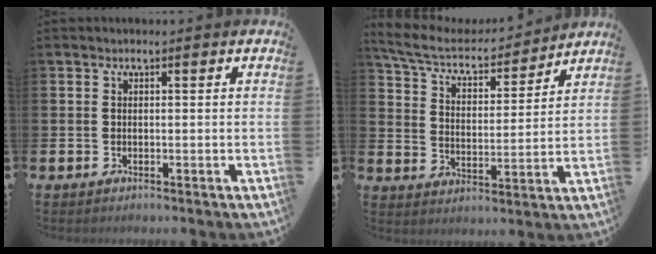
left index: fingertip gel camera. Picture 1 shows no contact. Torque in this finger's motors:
{"motor_torque": [0.91, -1.23, 0.28, 0.07]}